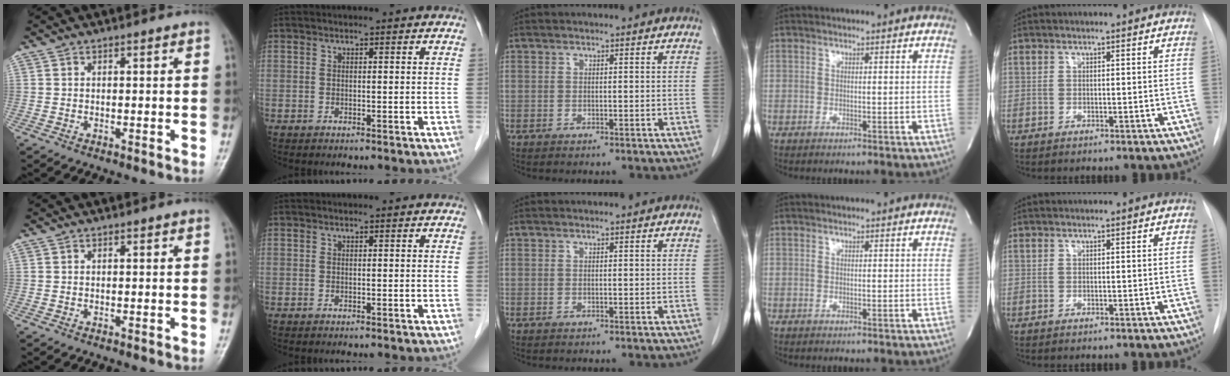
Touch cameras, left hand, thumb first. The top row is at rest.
{}